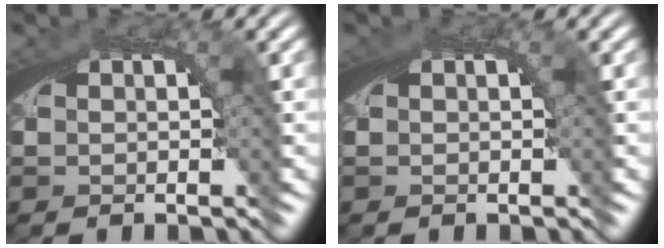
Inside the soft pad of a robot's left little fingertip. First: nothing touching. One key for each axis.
{"total": 0.6, "fx": 0.2, "fy": 0.2, "fz": 0.6, "tx": -0.011, "ty": 0.000, "tz": 0.003}